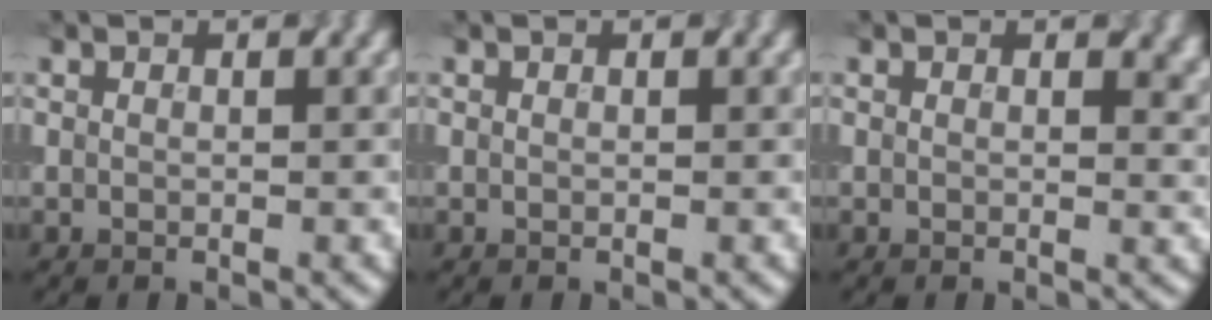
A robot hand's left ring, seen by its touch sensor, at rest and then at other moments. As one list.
[{"total": 0.0}, {"total": 2.1, "force": [0.7, 1.4, 1.5], "torque": [-0.012, -0.003, 0.008]}]